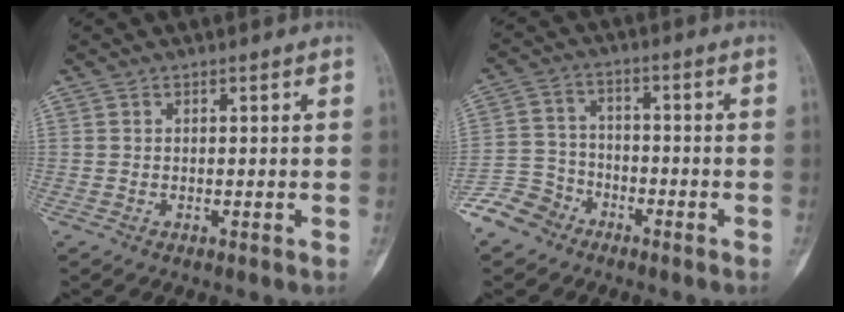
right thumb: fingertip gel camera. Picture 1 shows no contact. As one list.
[{"total": 7.7, "force": [-5.5, 5.2, 1.2], "torque": [-0.006, 0.035, -0.119]}]